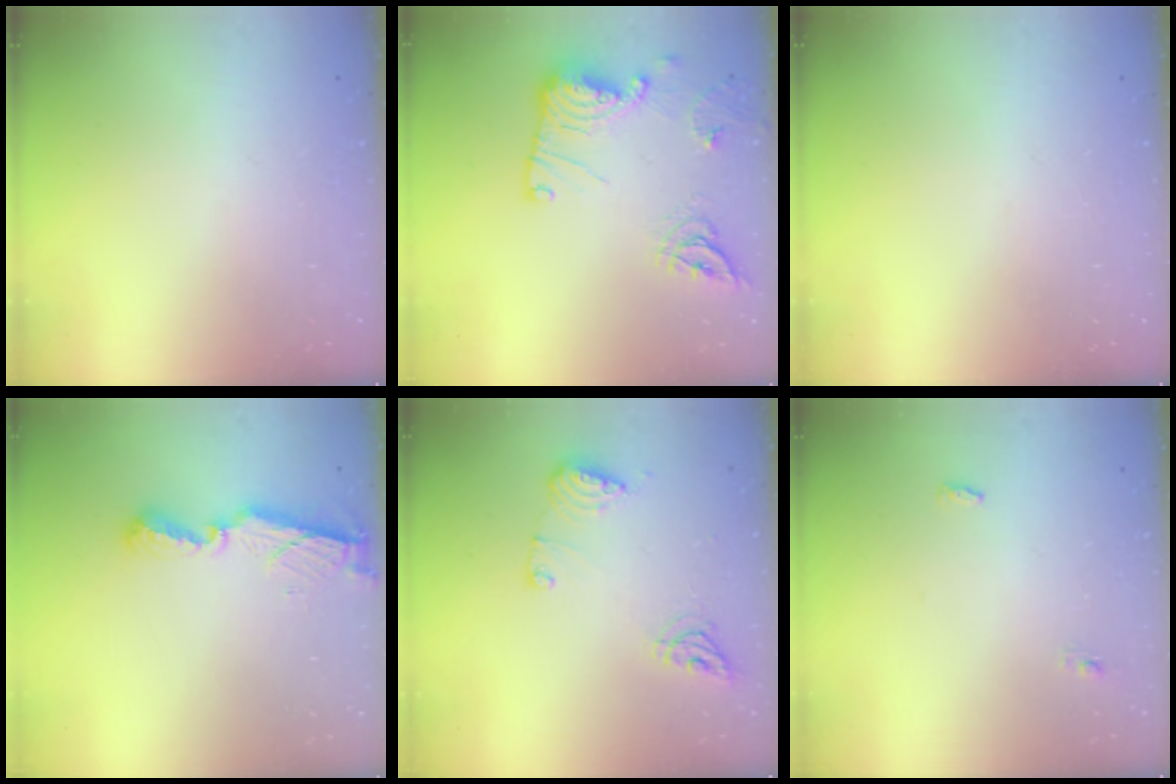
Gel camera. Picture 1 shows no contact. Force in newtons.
{"total": 17.4, "press": 17.4, "slide": 1.1}
{"total": 0.0}
{"total": 7.9, "press": 7.8, "slide": 0.3}
{"total": 9.4, "press": 9.4, "slide": 0.3}
{"total": 3.4, "press": 3.3, "slide": 0.9}